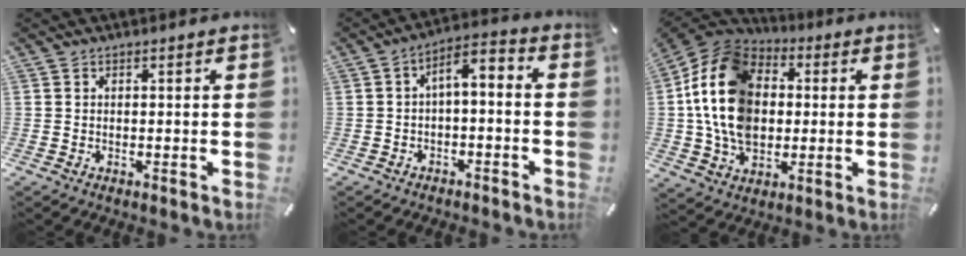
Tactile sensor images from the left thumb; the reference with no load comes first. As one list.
[{"total": 4.6, "force": [-2.3, 2.1, 3.4], "torque": [-0.060, 0.008, -0.044]}, {"total": 17.7, "force": [0.4, 13.7, 11.2], "torque": [-0.258, 0.006, 0.005]}]